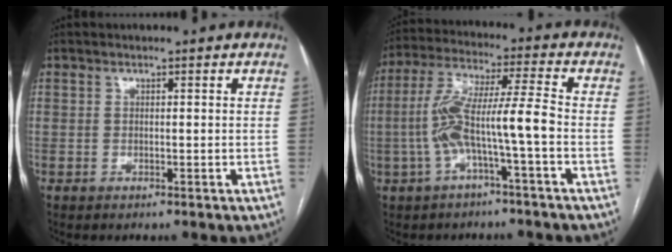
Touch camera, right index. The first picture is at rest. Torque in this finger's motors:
{"motor_torque": [1.85, -0.29, 0.90, 0.21]}